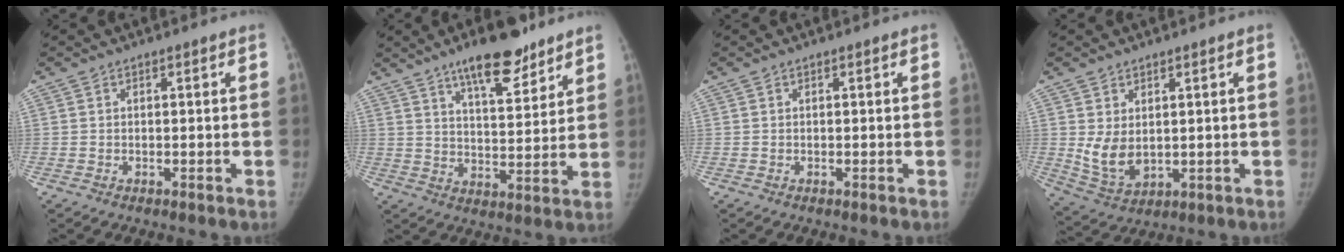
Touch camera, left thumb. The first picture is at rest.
{"total": 13.2, "force": [9.2, 4.4, 8.4], "torque": [-0.099, -0.053, 0.146]}
{"total": 0.0}
{"total": 6.7, "force": [1.2, 4.4, 4.9], "torque": [-0.081, -0.020, 0.043]}